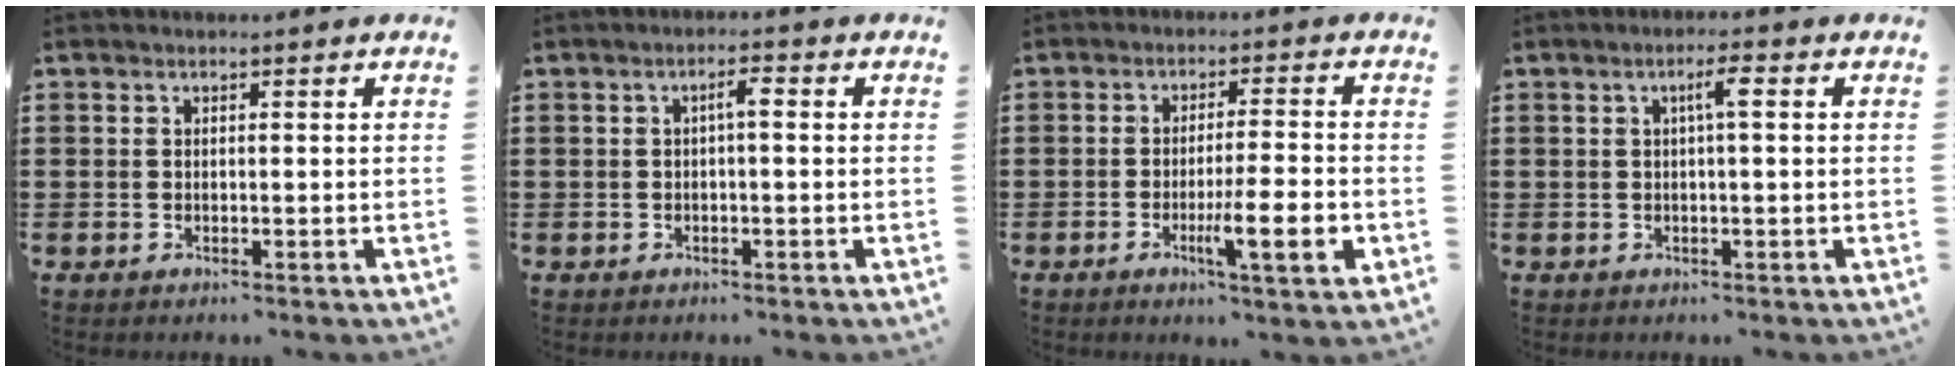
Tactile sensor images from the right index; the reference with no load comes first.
{"total": 2.0, "force": [0.0, 0.4, 2.0], "torque": [-0.038, 0.004, -0.003]}
{"total": 8.6, "force": [-2.7, 1.2, 8.1], "torque": [-0.129, -0.005, -0.041]}
{"total": 2.8, "force": [0.5, 0.3, 2.8], "torque": [-0.054, 0.006, 0.005]}